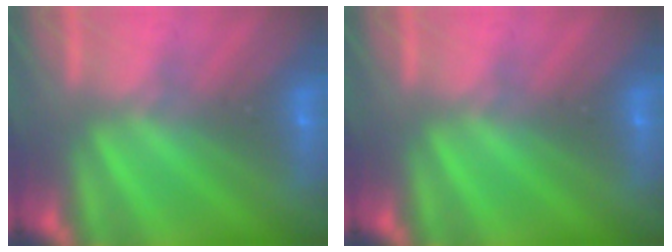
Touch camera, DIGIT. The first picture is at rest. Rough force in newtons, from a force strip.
{"total": 0.0}